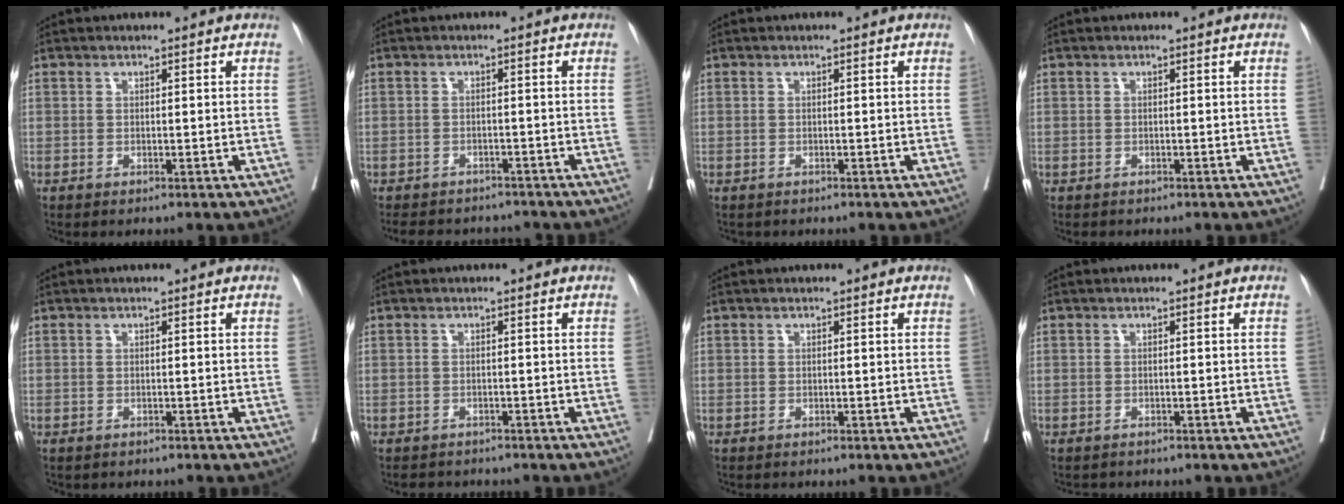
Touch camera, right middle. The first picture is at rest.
{"total": 9.5, "force": [-8.7, 3.2, 2.1], "torque": [-0.034, 0.007, -0.106]}
{"total": 0.7, "force": [-0.6, 0.3, 0.1], "torque": [-0.009, 0.000, -0.010]}
{"total": 0.8, "force": [-0.6, 0.5, 0.1], "torque": [-0.009, 0.001, -0.010]}
{"total": 0.7, "force": [-0.6, 0.3, 0.1], "torque": [-0.010, 0.000, -0.009]}
{"total": 3.3, "force": [-3.0, 1.2, 0.4], "torque": [-0.003, -0.004, -0.043]}
{"total": 0.0}
{"total": 1.9, "force": [-1.7, 0.7, 0.2], "torque": [-0.009, -0.004, -0.025]}